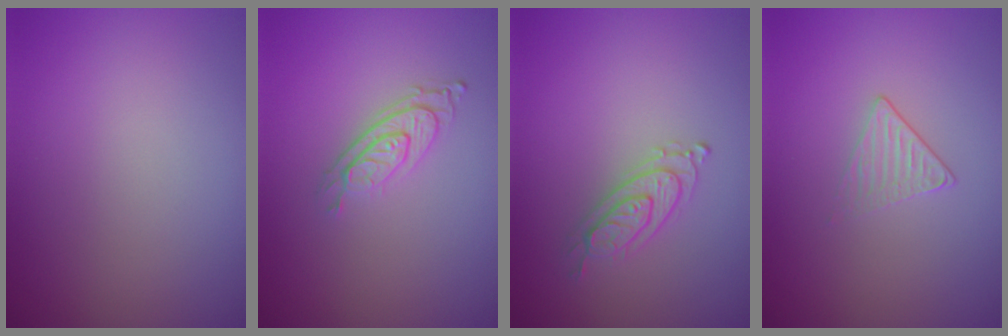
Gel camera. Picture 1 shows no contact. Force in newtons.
{"total": 2.9, "press": 2.1, "slide": 2.1}
{"total": 2.2, "press": 2.1, "slide": 0.6}
{"total": 1.2, "press": 0.7, "slide": 1.0}